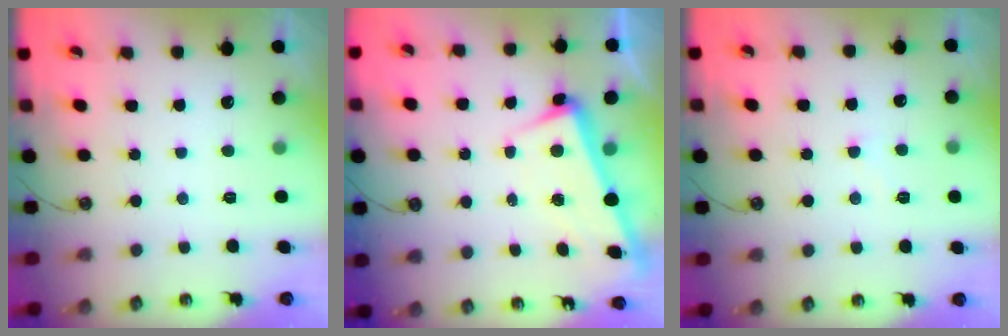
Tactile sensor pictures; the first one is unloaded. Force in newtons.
{"total": 3.0, "press": 2.9, "slide": 0.8}
{"total": 5.4, "press": 5.4, "slide": 0.4}